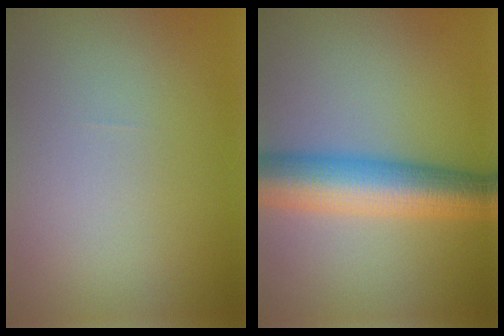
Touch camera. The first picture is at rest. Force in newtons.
{"total": 8.3, "press": 8.2, "slide": 0.4}